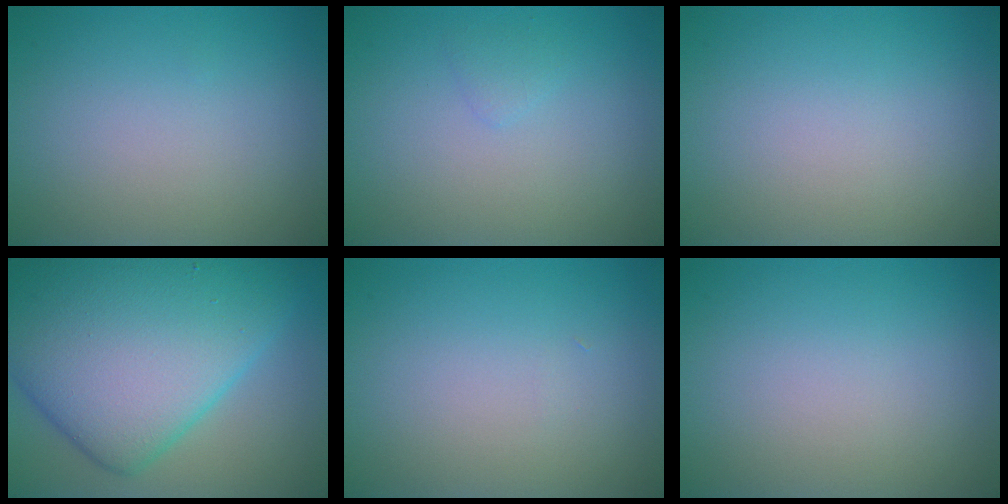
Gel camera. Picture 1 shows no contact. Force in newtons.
{"total": 0.8, "press": 0.8, "slide": 0.0}
{"total": 0.0}
{"total": 14.1, "press": 14.1, "slide": 0.2}
{"total": 0.0}
{"total": 0.0}